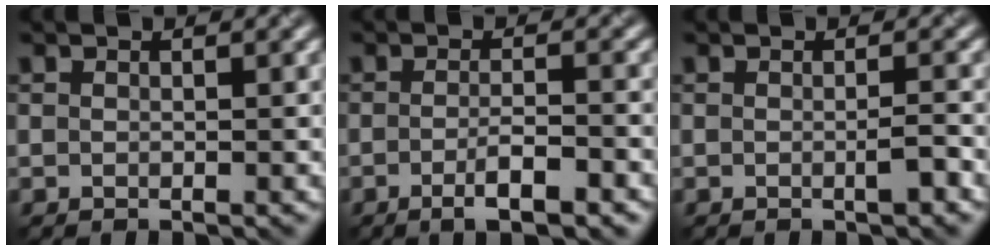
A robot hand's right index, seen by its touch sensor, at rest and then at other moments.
{"total": 3.6, "force": [-1.6, 0.8, 3.1], "torque": [-0.052, 0.000, -0.028]}
{"total": 1.3, "force": [-0.4, 0.1, 1.3], "torque": [-0.019, 0.000, -0.006]}